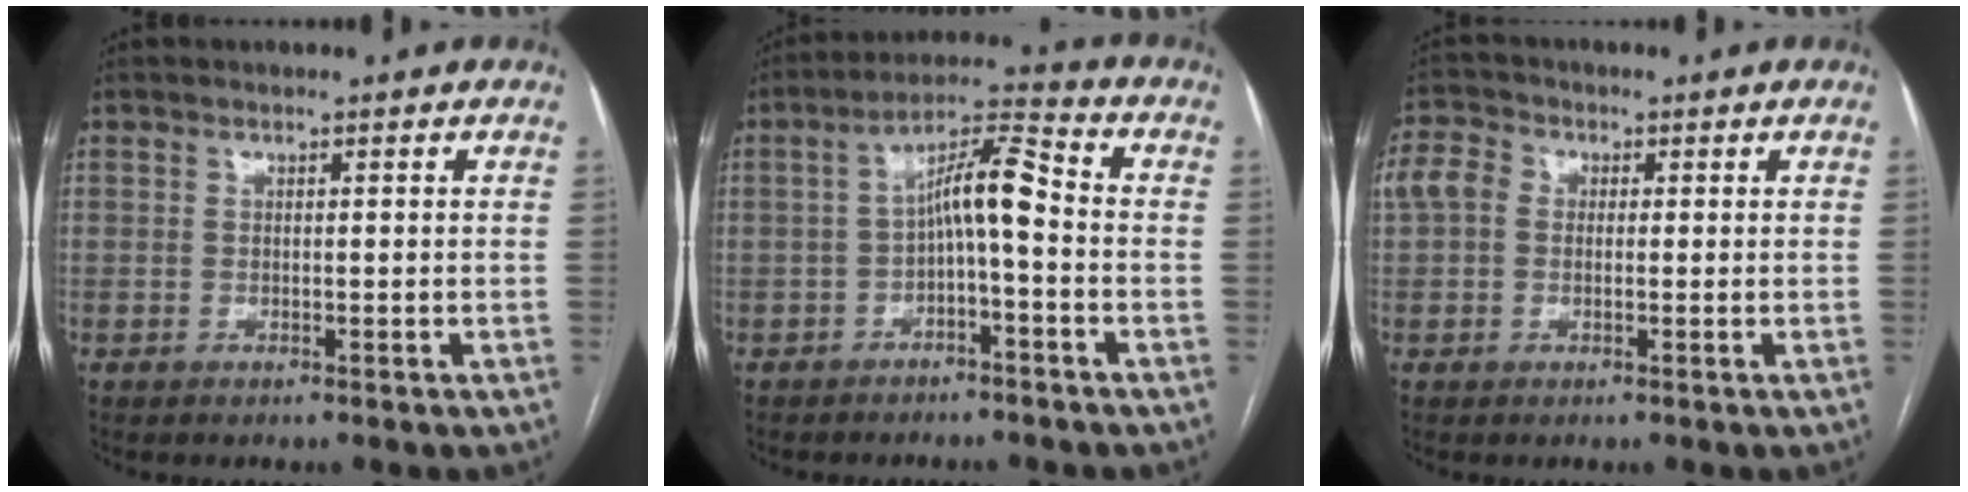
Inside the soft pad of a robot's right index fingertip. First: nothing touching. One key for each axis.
{"total": 7.8, "fx": -1.1, "fy": 1.3, "fz": 7.6, "tx": -0.132, "ty": 0.033, "tz": -0.022}
{"total": 5.6, "fx": 0.6, "fy": 4.5, "fz": 3.2, "tx": -0.084, "ty": 0.028, "tz": 0.010}